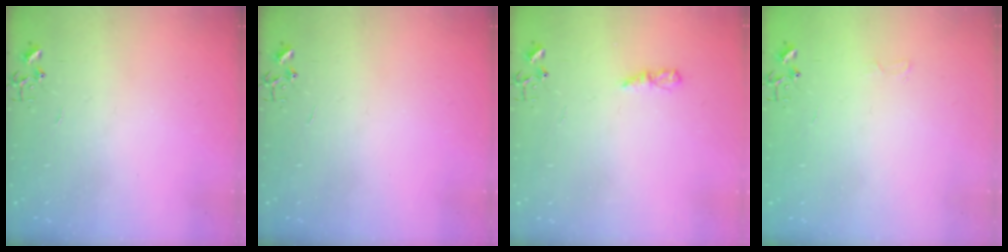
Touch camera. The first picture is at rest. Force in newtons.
{"total": 0.0}
{"total": 4.6, "press": 4.6, "slide": 0.5}
{"total": 4.8, "press": 4.8, "slide": 0.6}